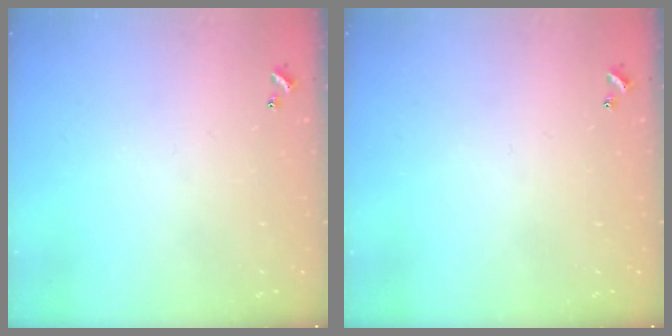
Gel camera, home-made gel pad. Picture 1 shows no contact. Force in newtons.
{"total": 0.0}